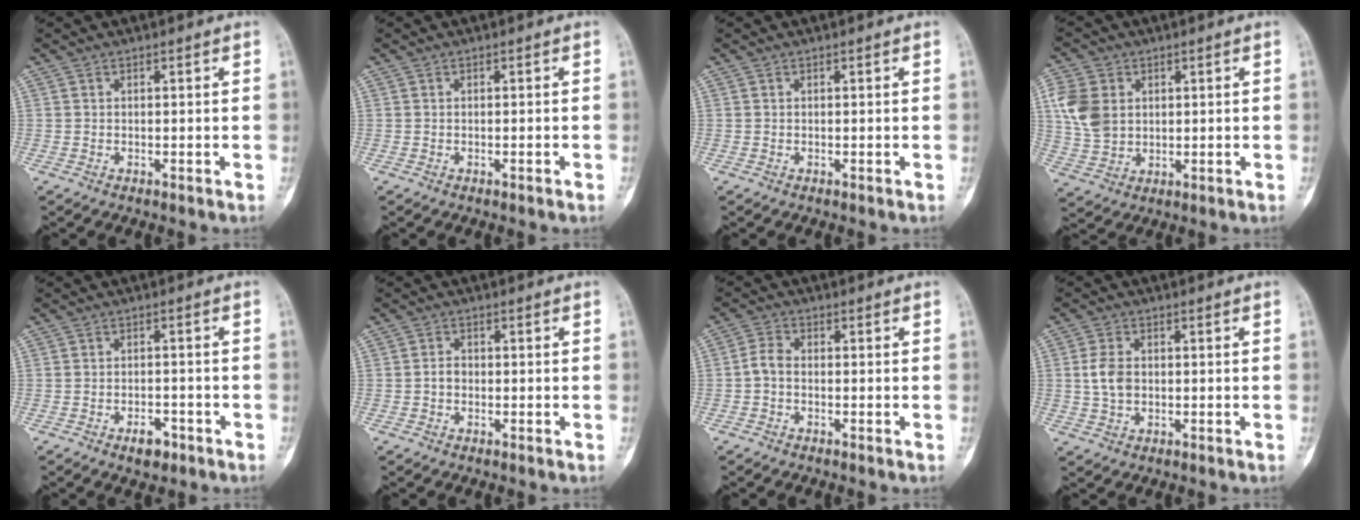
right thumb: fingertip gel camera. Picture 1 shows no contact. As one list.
[{"total": 0.5, "force": [-0.3, 0.0, 0.5], "torque": [-0.010, 0.002, 0.000]}, {"total": 0.0}, {"total": 9.4, "force": [2.2, 7.3, 5.5], "torque": [-0.102, -0.004, 0.046]}, {"total": 3.5, "force": [-2.2, 1.8, 2.0], "torque": [-0.021, 0.012, -0.032]}, {"total": 1.8, "force": [-0.4, 1.4, 1.1], "torque": [-0.010, 0.009, -0.011]}, {"total": 3.0, "force": [-0.7, 1.9, 2.2], "torque": [-0.044, 0.010, -0.023]}, {"total": 4.5, "force": [0.1, 3.1, 3.2], "torque": [-0.063, 0.005, 0.002]}]